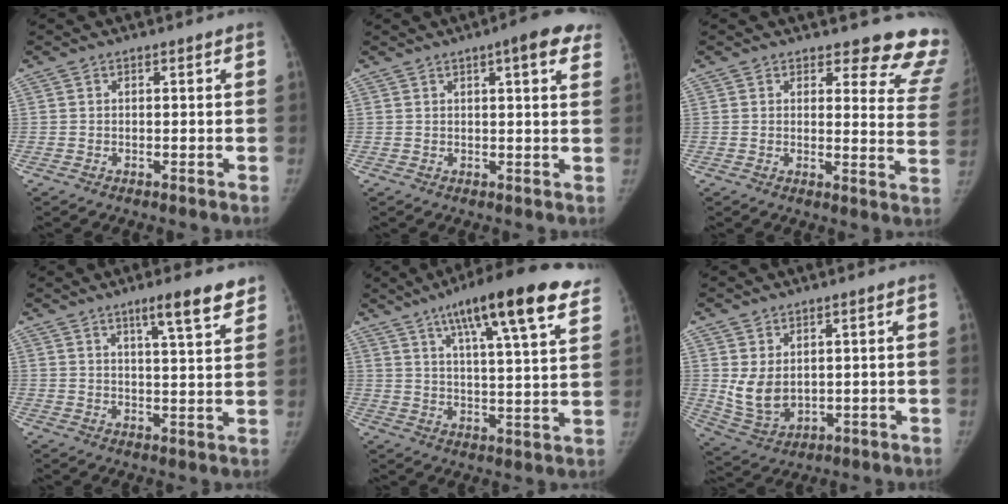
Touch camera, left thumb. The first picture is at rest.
{"total": 8.1, "force": [4.7, 1.8, 6.4], "torque": [-0.058, -0.006, 0.051]}
{"total": 13.9, "force": [13.0, 4.1, 2.8], "torque": [0.025, -0.127, 0.110]}
{"total": 8.2, "force": [5.7, 1.1, 5.8], "torque": [-0.074, -0.034, 0.082]}
{"total": 21.1, "force": [12.8, 3.9, 16.4], "torque": [-0.229, -0.025, 0.187]}
{"total": 7.2, "force": [1.2, 5.0, 5.0], "torque": [-0.082, -0.016, 0.046]}